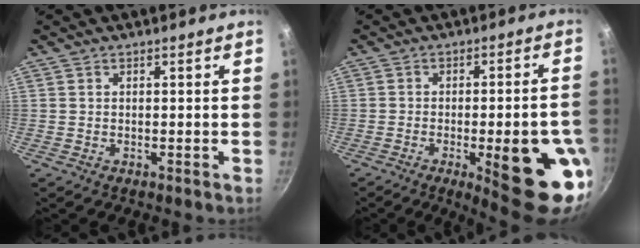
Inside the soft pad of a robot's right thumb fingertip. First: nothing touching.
{"total": 17.4, "force": [-5.5, 4.5, 15.9], "torque": [-0.184, 0.017, -0.064]}